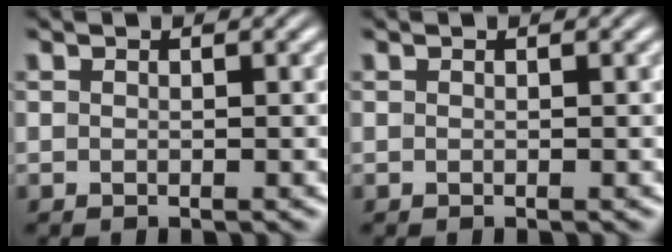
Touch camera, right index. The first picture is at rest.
{"total": 0.0}